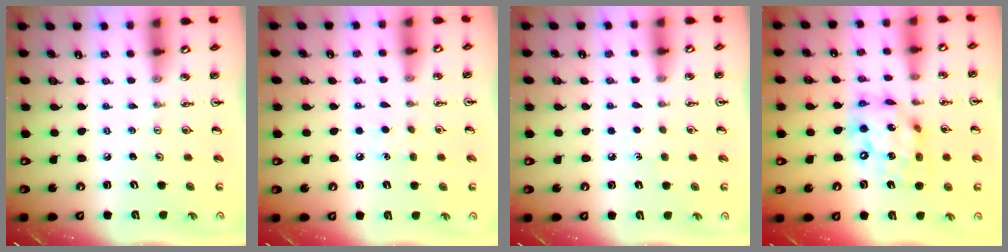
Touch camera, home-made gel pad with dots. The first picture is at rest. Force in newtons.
{"total": 5.5, "press": 5.4, "slide": 0.5}
{"total": 4.1, "press": 4.0, "slide": 0.5}
{"total": 14.4, "press": 14.4, "slide": 1.0}